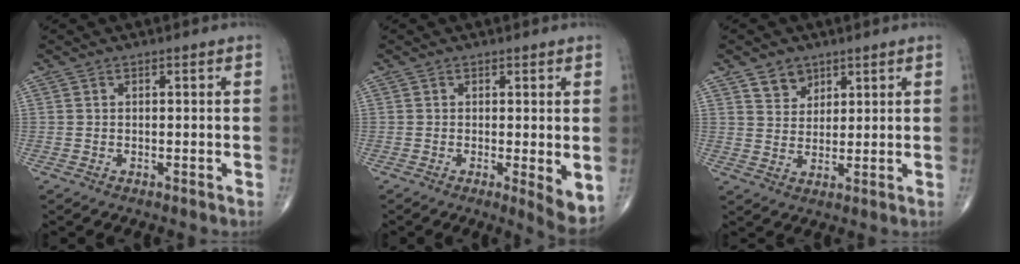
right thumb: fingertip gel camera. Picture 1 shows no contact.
{"total": 5.0, "force": [-0.4, 1.3, 4.8], "torque": [-0.069, -0.016, -0.009]}
{"total": 4.7, "force": [3.1, 3.4, 1.2], "torque": [-0.001, -0.022, 0.057]}